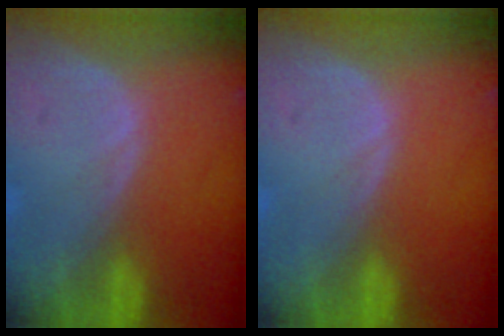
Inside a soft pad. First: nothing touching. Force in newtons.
{"total": 0.0}